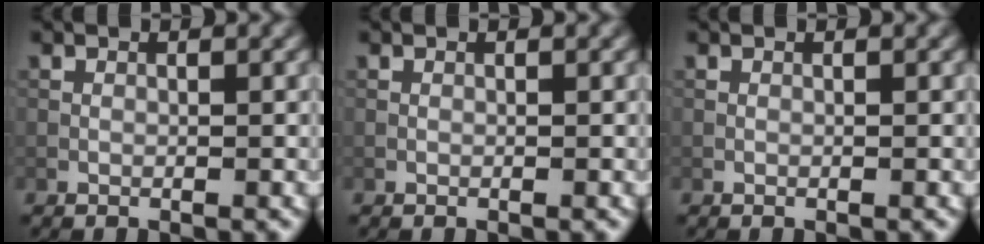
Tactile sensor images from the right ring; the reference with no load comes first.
{"total": 0.0}
{"total": 0.0}